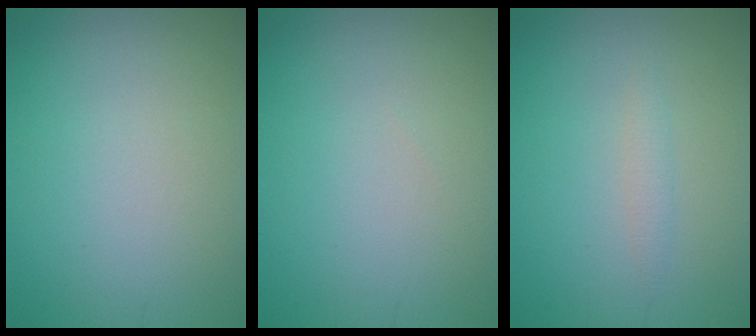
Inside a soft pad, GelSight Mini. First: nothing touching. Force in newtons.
{"total": 0.0}
{"total": 0.9, "press": 0.9, "slide": 0.0}